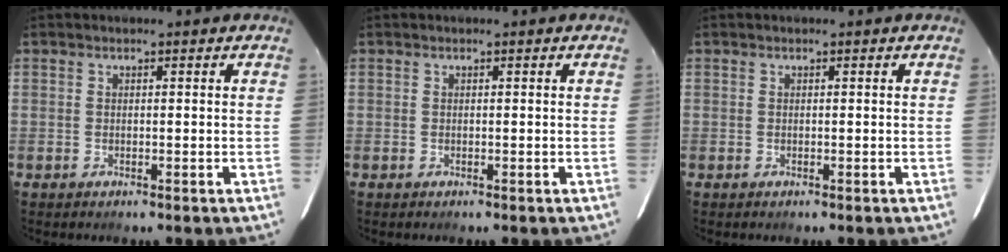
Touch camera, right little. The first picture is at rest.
{"total": 0.0}
{"total": 0.0}